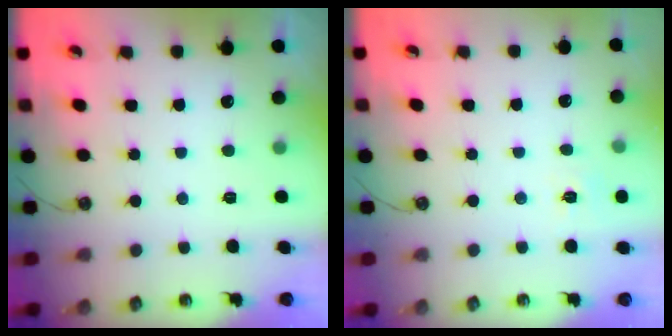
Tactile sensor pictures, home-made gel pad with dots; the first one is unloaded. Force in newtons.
{"total": 5.1, "press": 5.0, "slide": 0.7}